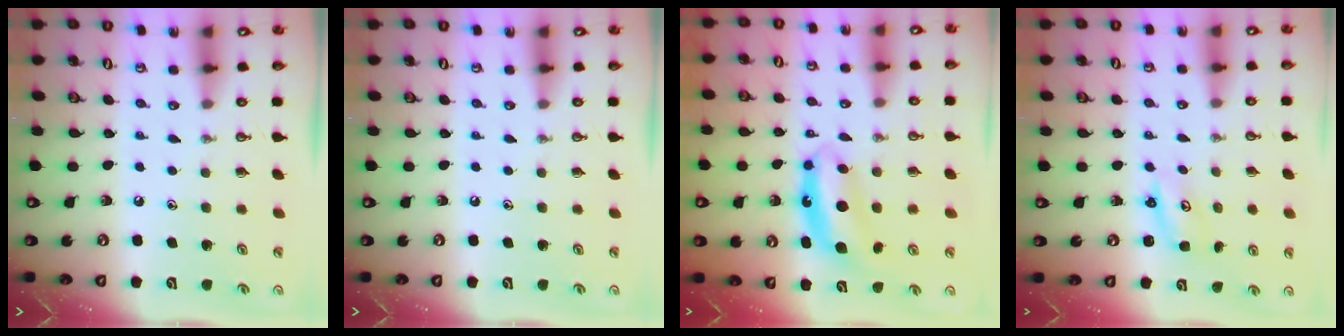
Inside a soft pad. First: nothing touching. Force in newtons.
{"total": 0.0}
{"total": 7.5, "press": 7.5, "slide": 0.1}
{"total": 2.6, "press": 2.6, "slide": 0.3}